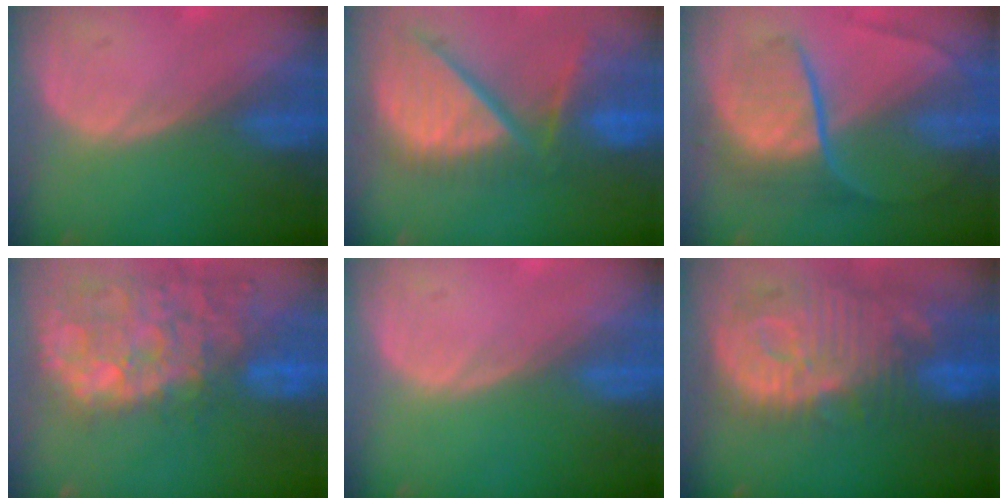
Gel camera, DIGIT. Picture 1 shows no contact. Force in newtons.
{"total": 12.5, "press": 10.7, "slide": 6.5}
{"total": 8.3, "press": 7.6, "slide": 3.3}
{"total": 14.4, "press": 11.7, "slide": 8.4}
{"total": 0.0}
{"total": 13.4, "press": 11.6, "slide": 6.6}